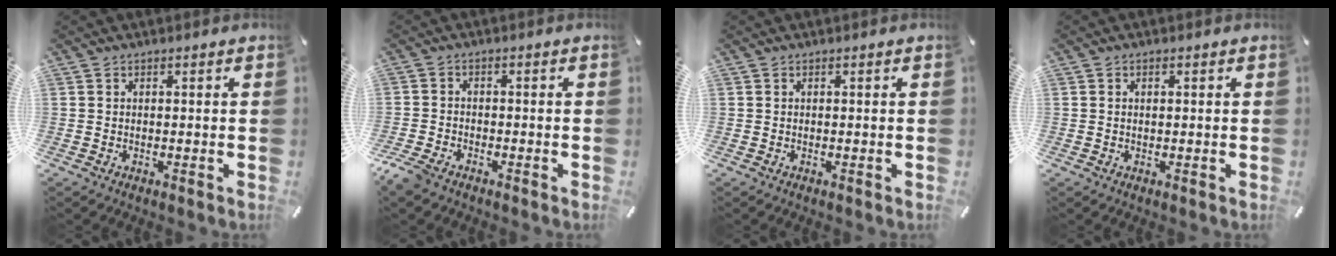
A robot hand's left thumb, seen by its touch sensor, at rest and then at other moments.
{"total": 3.6, "force": [-2.8, 1.6, 1.4], "torque": [-0.048, 0.006, -0.061]}
{"total": 0.0}
{"total": 0.7, "force": [0.1, 0.4, 0.6], "torque": [-0.013, 0.001, 0.001]}